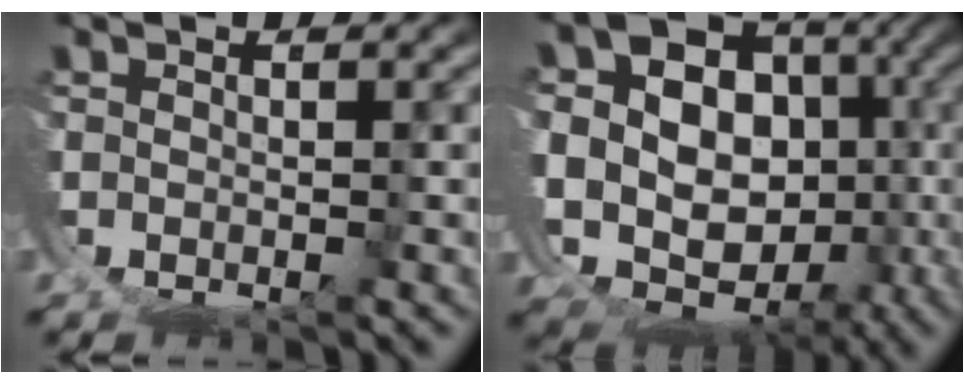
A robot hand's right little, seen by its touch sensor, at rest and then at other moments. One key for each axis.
{"total": 16.3, "fx": -0.1, "fy": 14.0, "fz": 8.3, "tx": -0.178, "ty": -0.053, "tz": 0.009}